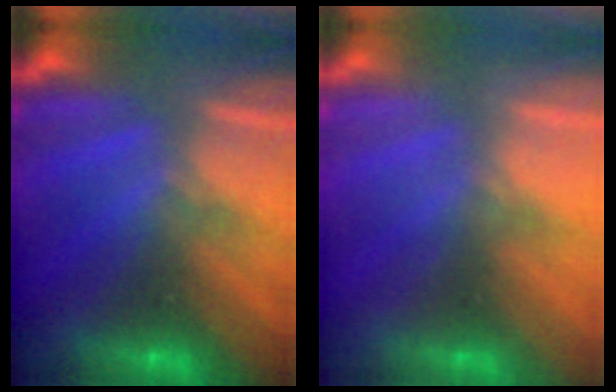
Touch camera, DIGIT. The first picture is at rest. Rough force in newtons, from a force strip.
{"total": 2.0}